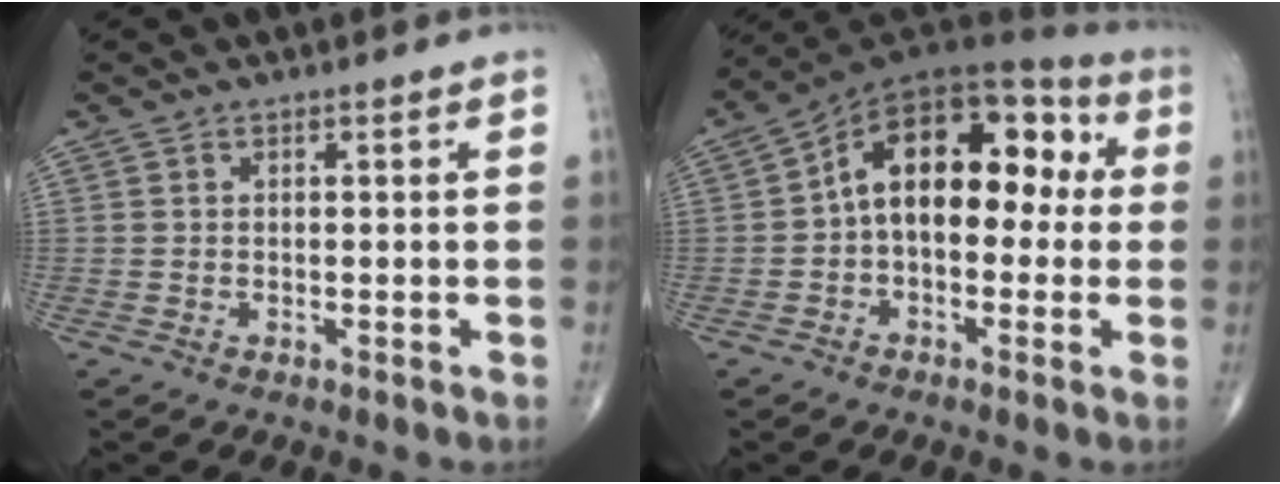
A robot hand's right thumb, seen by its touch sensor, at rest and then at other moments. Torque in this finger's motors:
{"motor_torque": [0.38, 0.61, 1.66, 0.07, 0.17]}